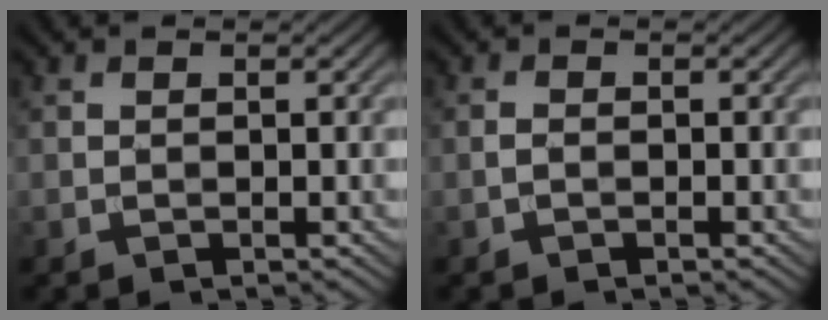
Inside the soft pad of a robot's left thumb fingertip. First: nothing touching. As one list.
[{"total": 0.8, "force": [-0.5, 0.4, 0.6], "torque": [-0.014, 0.001, -0.010]}]